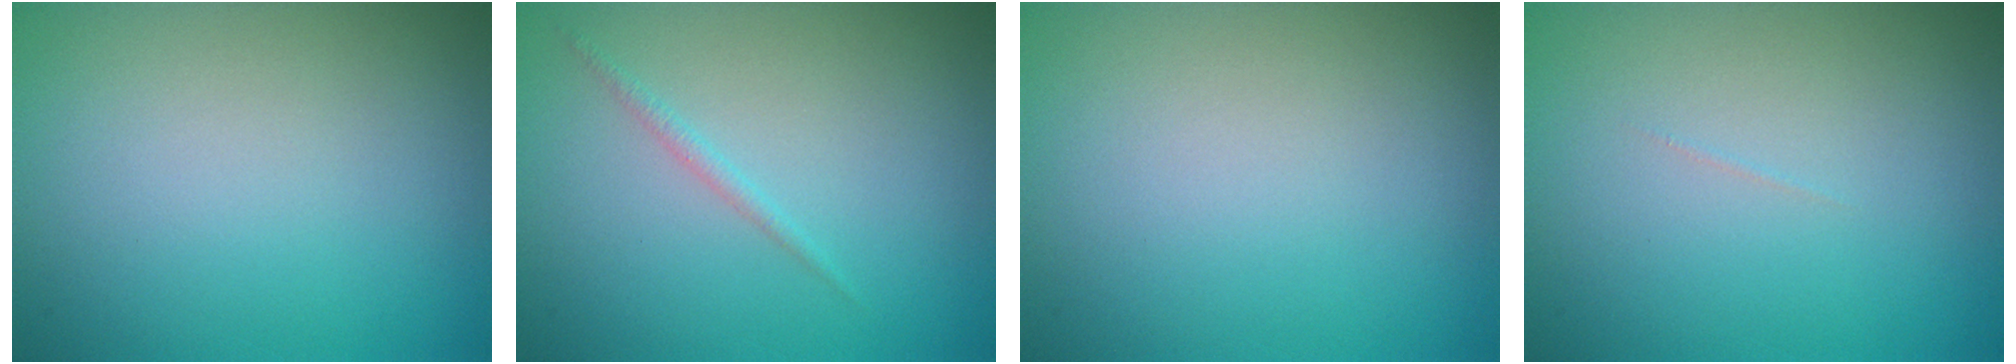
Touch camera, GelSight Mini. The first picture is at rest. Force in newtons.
{"total": 0.7, "press": 0.7, "slide": 0.1}
{"total": 0.0}
{"total": 0.0}